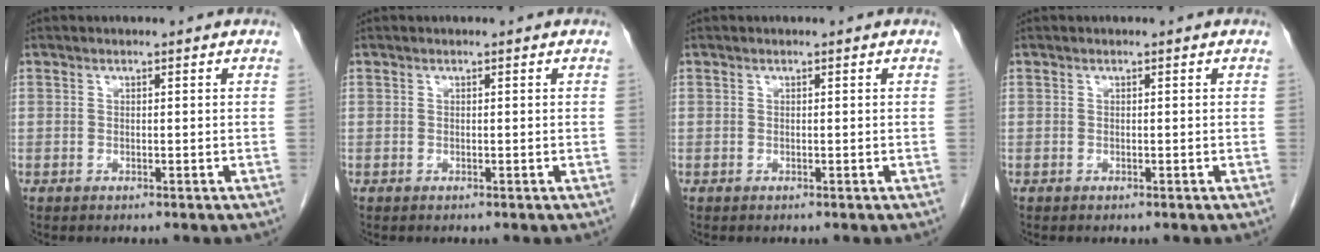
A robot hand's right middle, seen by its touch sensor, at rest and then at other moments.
{"total": 0.0}
{"total": 0.0}
{"total": 0.0}